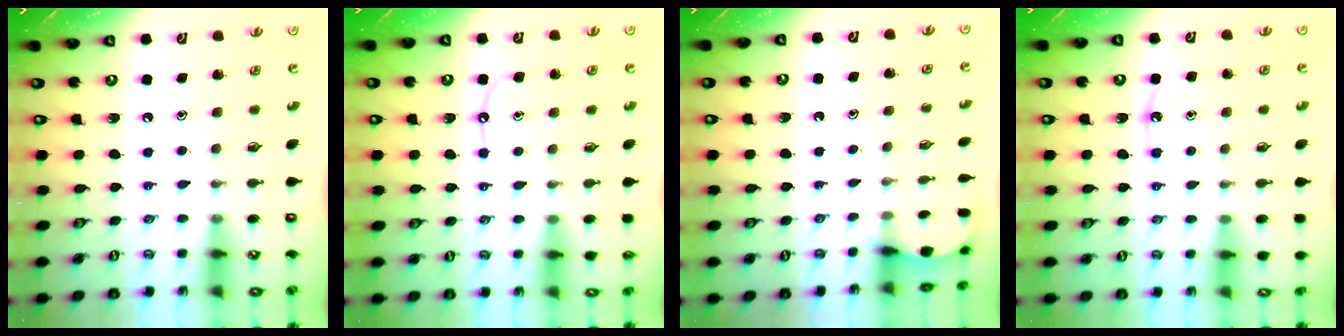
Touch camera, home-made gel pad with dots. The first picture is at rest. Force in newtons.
{"total": 6.8, "press": 6.8, "slide": 0.7}
{"total": 2.1, "press": 2.1, "slide": 0.2}
{"total": 6.2, "press": 6.2, "slide": 0.5}